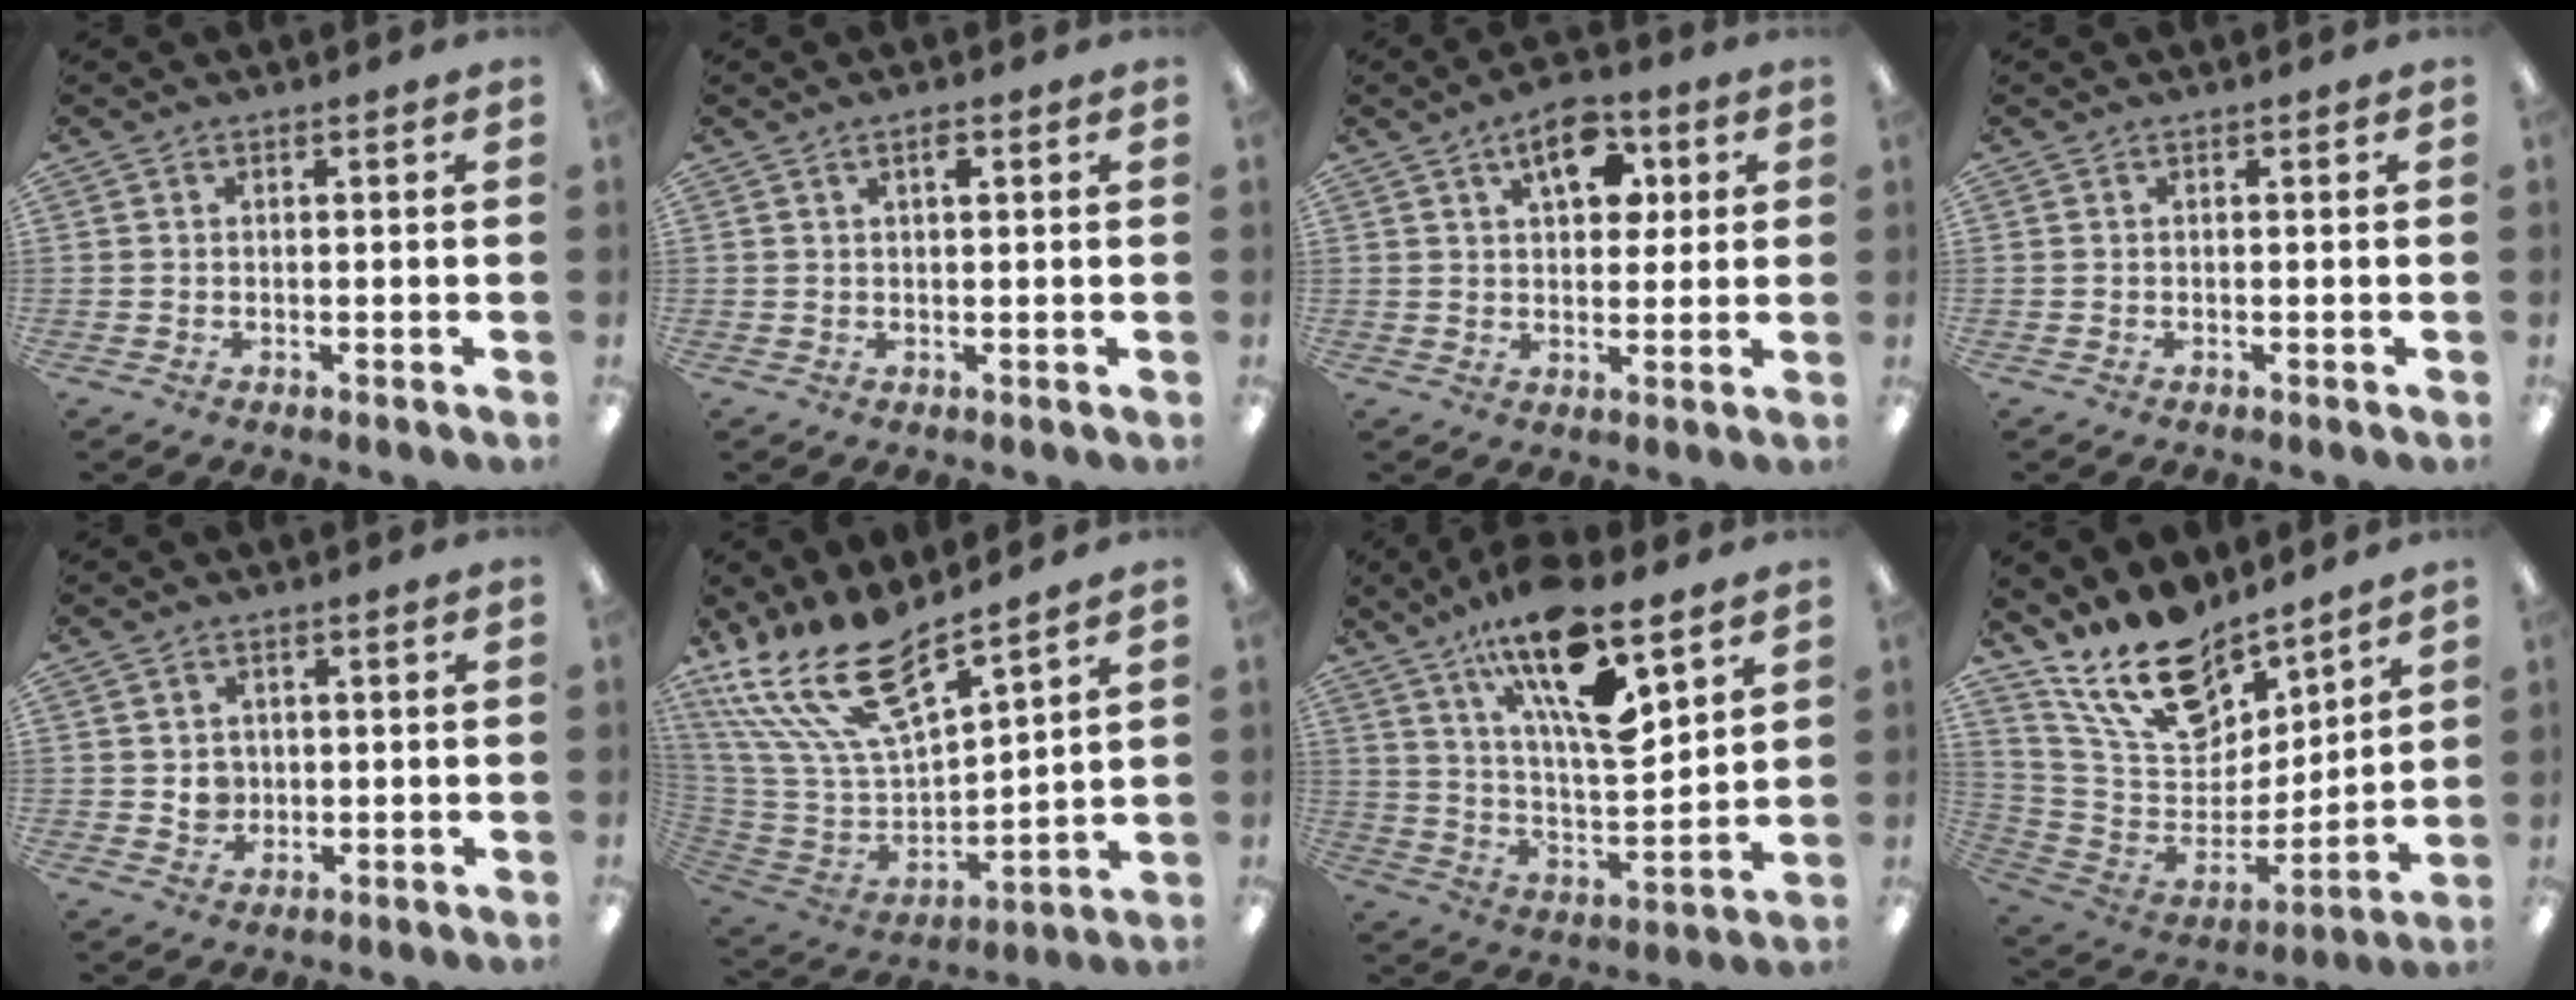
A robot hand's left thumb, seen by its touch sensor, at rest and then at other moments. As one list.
[{"total": 1.8, "force": [1.0, 0.5, 1.4], "torque": [-0.022, 0.000, 0.015]}, {"total": 10.3, "force": [4.6, 5.8, 7.1], "torque": [-0.091, -0.008, 0.075]}, {"total": 0.0}, {"total": 3.5, "force": [0.5, 3.3, 1.0], "torque": [-0.010, 0.000, 0.006]}, {"total": 20.9, "force": [15.5, 7.2, 12.1], "torque": [-0.267, -0.108, 0.277]}, {"total": 20.4, "force": [12.6, 6.3, 14.7], "torque": [-0.245, -0.067, 0.207]}, {"total": 18.5, "force": [14.2, 8.6, 8.2], "torque": [-0.166, -0.087, 0.258]}]